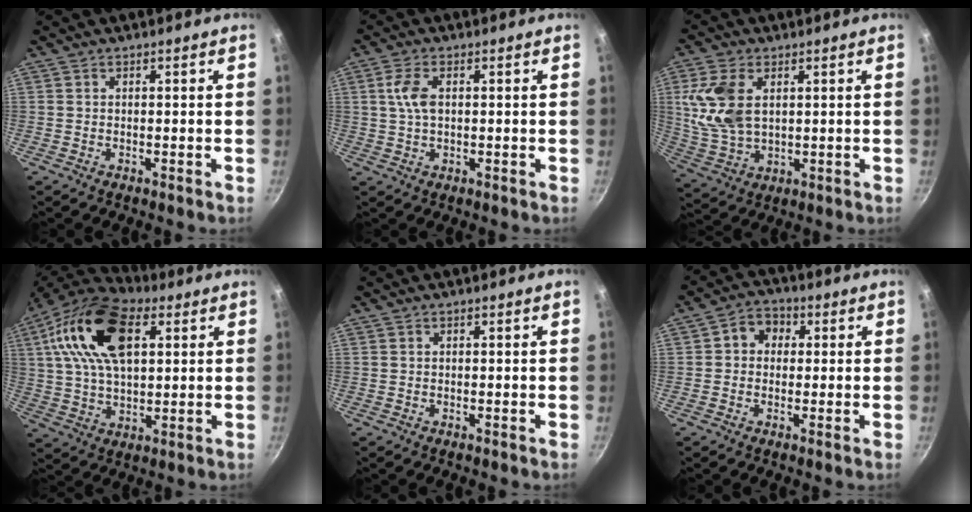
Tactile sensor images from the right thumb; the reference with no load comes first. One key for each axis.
{"total": 5.1, "fx": 1.0, "fy": 2.7, "fz": 4.1, "tx": -0.084, "ty": 0.004, "tz": 0.019}
{"total": 11.6, "fx": 2.8, "fy": 7.1, "fz": 8.8, "tx": -0.174, "ty": -0.010, "tz": 0.064}
{"total": 20.5, "fx": 6.5, "fy": 11.5, "fz": 15.7, "tx": -0.279, "ty": 0.005, "tz": 0.104}
{"total": 0.0}
{"total": 5.4, "fx": 0.9, "fy": 4.6, "fz": 2.7, "tx": -0.013, "ty": 0.007, "tz": 0.001}